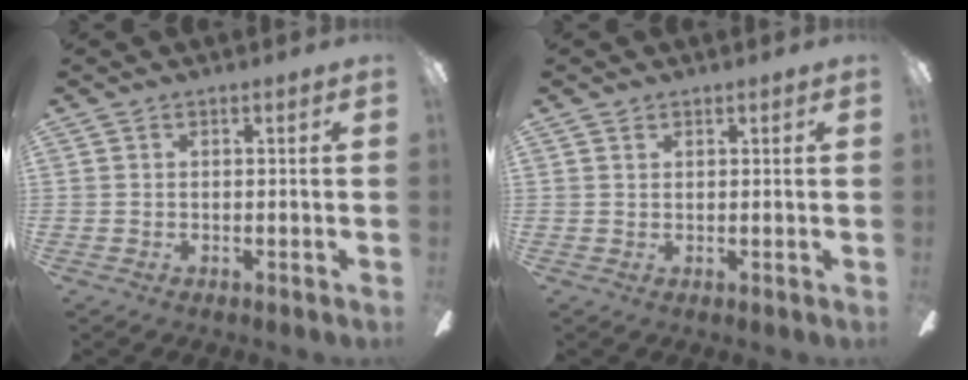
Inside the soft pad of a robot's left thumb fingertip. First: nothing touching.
{"total": 1.0, "force": [0.8, 0.6, 0.2], "torque": [-0.006, 0.002, 0.014]}